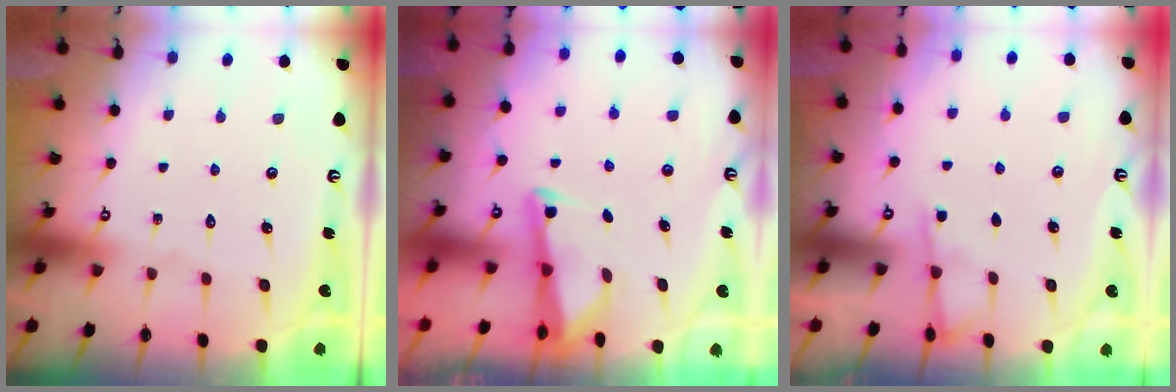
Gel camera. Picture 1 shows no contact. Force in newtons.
{"total": 2.9, "press": 2.9, "slide": 0.2}
{"total": 3.2, "press": 3.2, "slide": 0.4}